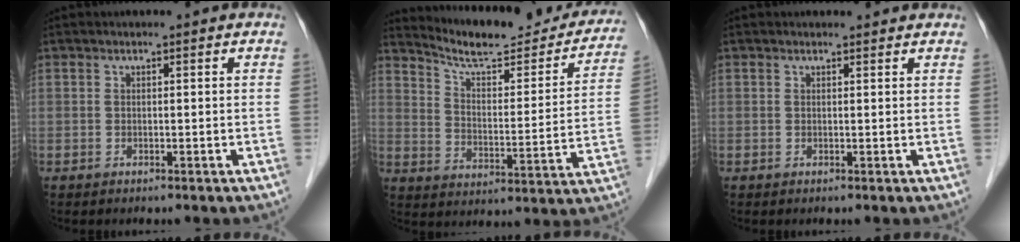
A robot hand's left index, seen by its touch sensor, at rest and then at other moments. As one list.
[{"total": 19.9, "force": [18.4, 3.7, 6.6], "torque": [-0.089, -0.032, 0.245]}, {"total": 1.7, "force": [1.7, 0.4, 0.1], "torque": [-0.012, 0.006, 0.017]}]